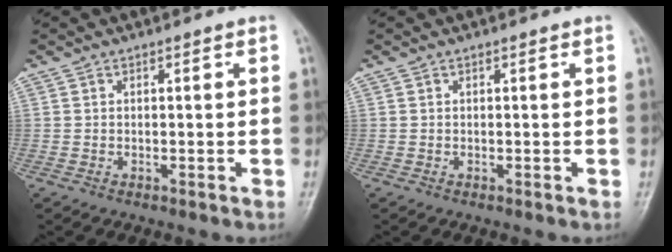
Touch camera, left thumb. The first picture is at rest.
{"total": 0.0}